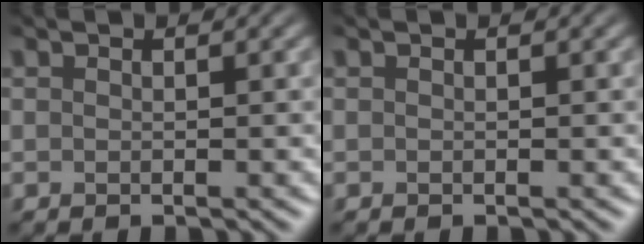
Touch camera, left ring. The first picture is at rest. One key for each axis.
{"total": 0.0}